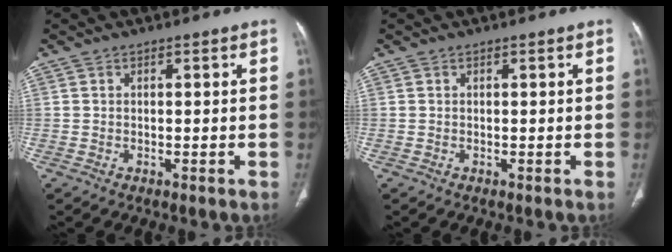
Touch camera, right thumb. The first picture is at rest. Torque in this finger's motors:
{"motor_torque": [-0.57, 0.39, 0.44, -0.36, -0.04]}